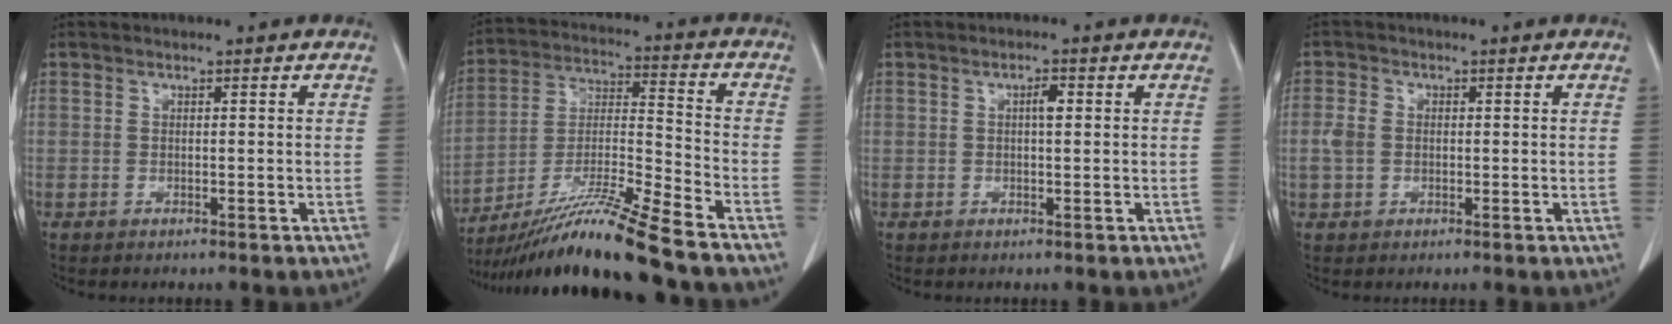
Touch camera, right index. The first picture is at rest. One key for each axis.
{"total": 16.1, "fx": -13.0, "fy": -1.8, "fz": 9.4, "tx": -0.182, "ty": -0.017, "tz": -0.234}
{"total": 1.8, "fx": 0.4, "fy": 0.5, "fz": 1.7, "tx": -0.030, "ty": 0.004, "tz": 0.006}
{"total": 2.9, "fx": -0.1, "fy": 2.3, "fz": 1.8, "tx": -0.051, "ty": 0.010, "tz": -0.004}